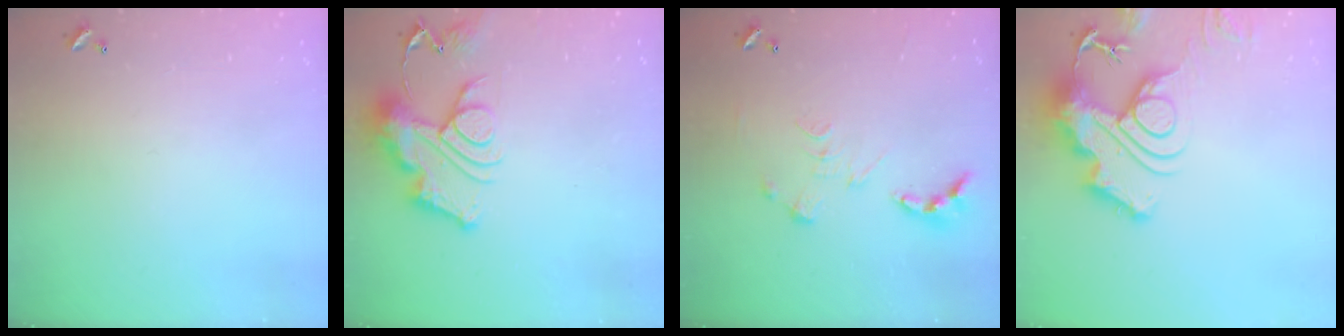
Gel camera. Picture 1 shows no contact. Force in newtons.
{"total": 13.4, "press": 13.4, "slide": 1.4}
{"total": 0.0}
{"total": 17.0, "press": 16.9, "slide": 1.8}